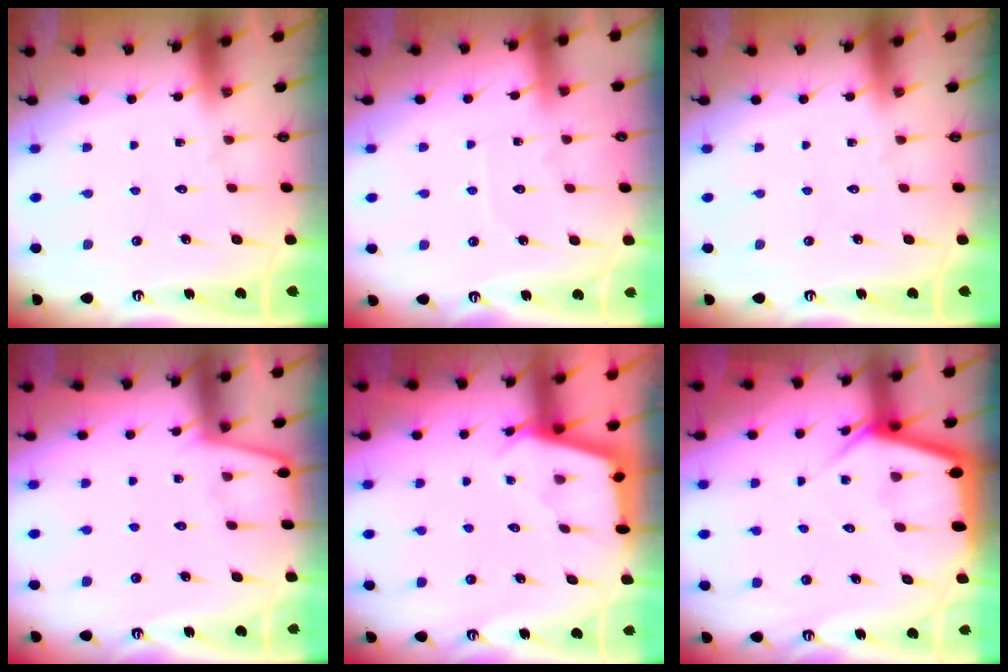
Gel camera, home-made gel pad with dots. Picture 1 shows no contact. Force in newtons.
{"total": 3.9, "press": 3.9, "slide": 0.4}
{"total": 0.0}
{"total": 2.3, "press": 2.3, "slide": 0.3}
{"total": 2.8, "press": 2.8, "slide": 0.3}
{"total": 6.2, "press": 6.2, "slide": 0.5}